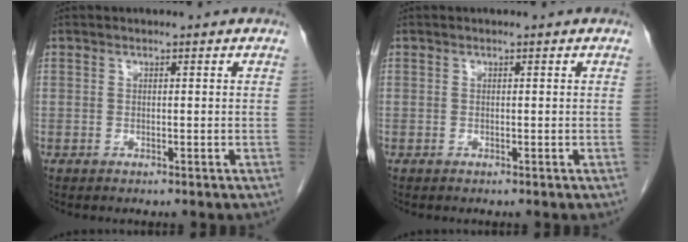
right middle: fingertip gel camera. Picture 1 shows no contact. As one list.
[{"total": 0.0}]